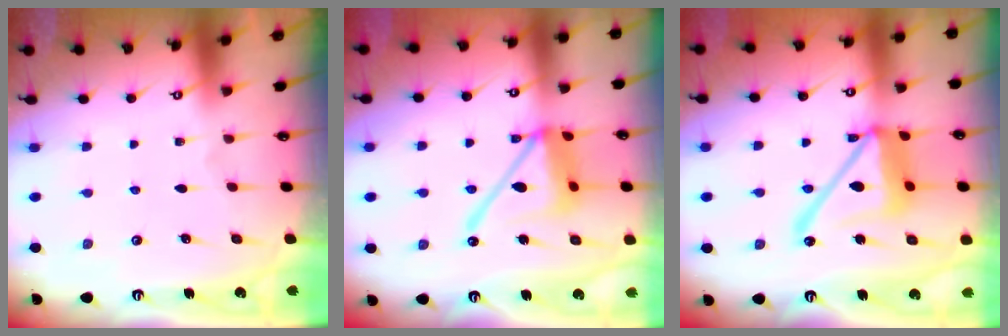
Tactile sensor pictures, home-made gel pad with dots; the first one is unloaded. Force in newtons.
{"total": 14.8, "press": 14.7, "slide": 1.5}
{"total": 17.4, "press": 17.3, "slide": 1.7}